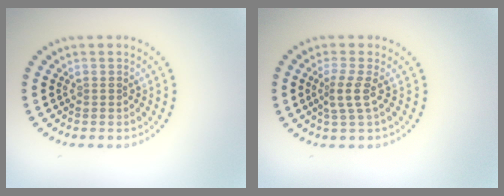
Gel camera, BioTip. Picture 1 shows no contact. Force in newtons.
{"total": 2.2, "press": 1.6, "slide": 1.5}